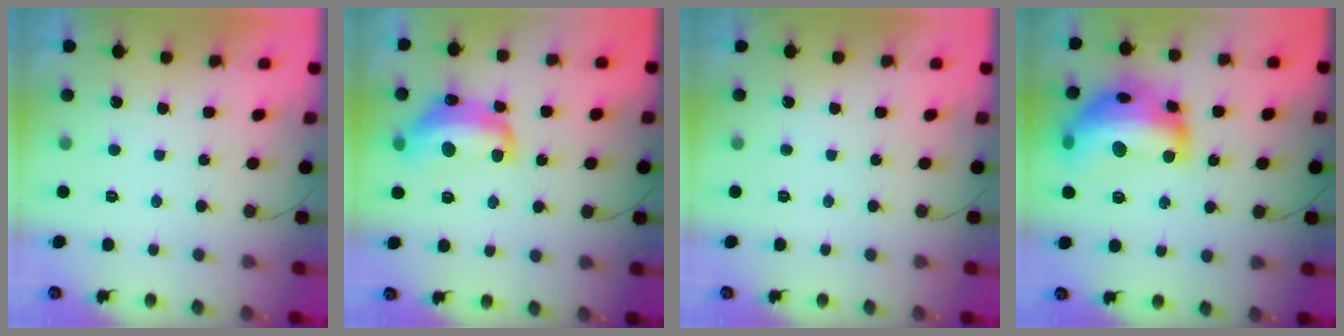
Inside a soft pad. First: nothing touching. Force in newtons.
{"total": 14.3, "press": 14.3, "slide": 1.3}
{"total": 0.0}
{"total": 23.1, "press": 23.0, "slide": 1.4}